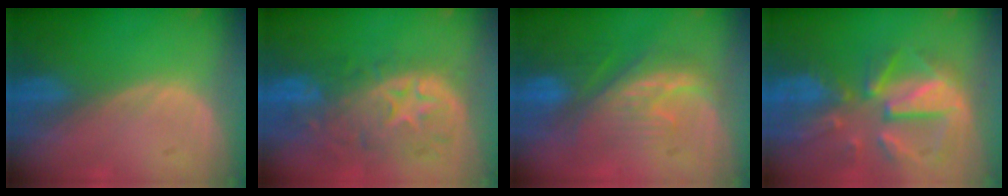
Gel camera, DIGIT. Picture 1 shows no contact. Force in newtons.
{"total": 11.0, "press": 9.8, "slide": 5.1}
{"total": 8.4, "press": 8.1, "slide": 2.1}
{"total": 11.7, "press": 10.2, "slide": 5.6}